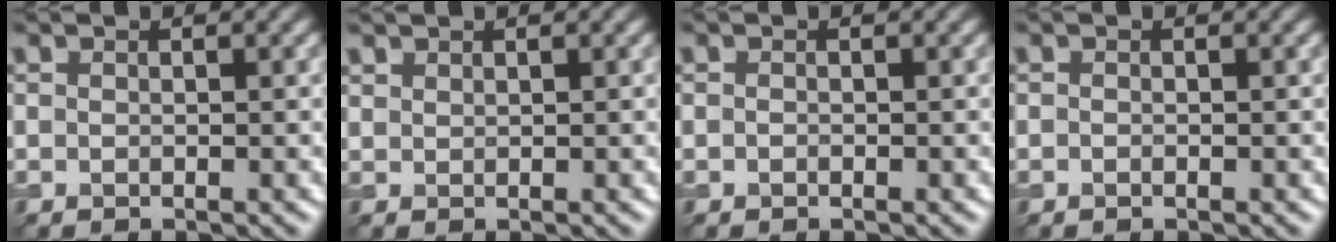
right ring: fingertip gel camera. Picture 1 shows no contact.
{"total": 0.8, "force": [0.8, 0.2, 0.1], "torque": [-0.004, 0.002, 0.021]}
{"total": 0.0}
{"total": 0.0}